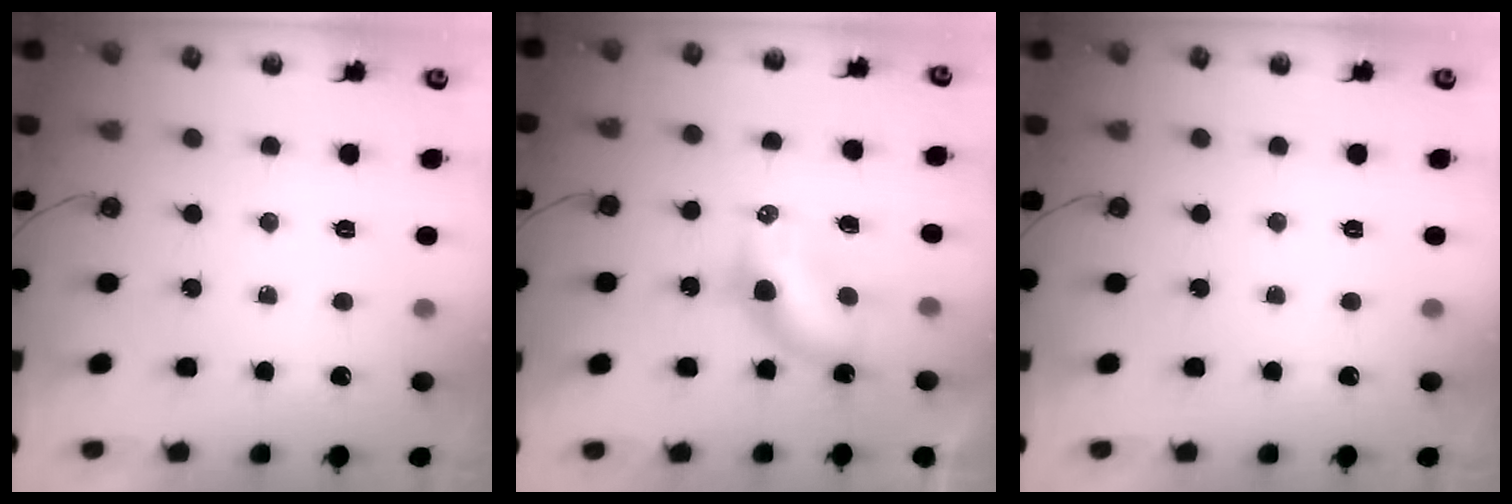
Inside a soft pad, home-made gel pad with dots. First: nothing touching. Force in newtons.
{"total": 6.9, "press": 6.9, "slide": 0.3}
{"total": 0.0}